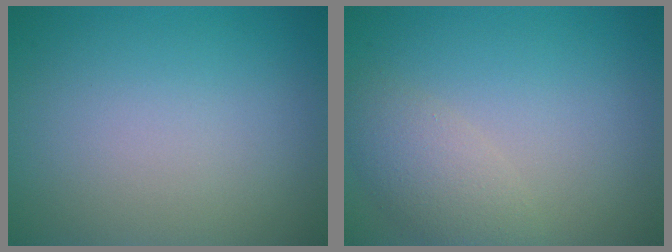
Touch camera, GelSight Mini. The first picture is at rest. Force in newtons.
{"total": 3.0, "press": 2.9, "slide": 0.4}